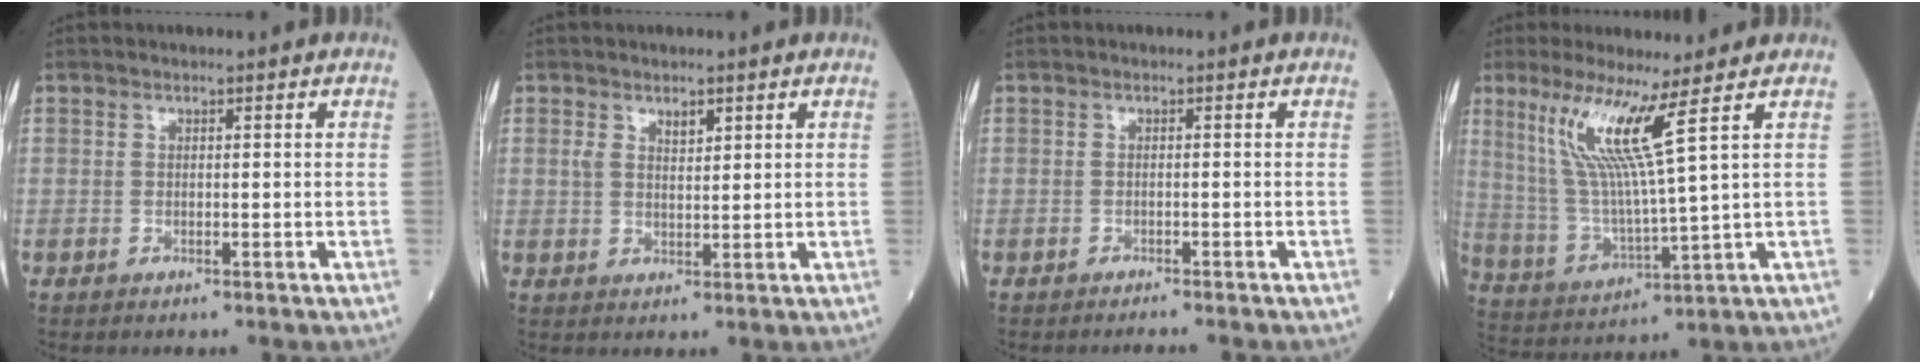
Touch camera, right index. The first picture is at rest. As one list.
[{"total": 2.7, "force": [1.5, 1.1, 1.9], "torque": [-0.035, 0.004, 0.030]}, {"total": 2.4, "force": [-2.3, -0.2, 0.8], "torque": [-0.013, -0.005, -0.028]}, {"total": 10.5, "force": [5.1, -1.7, 9.0], "torque": [-0.188, -0.012, 0.109]}]